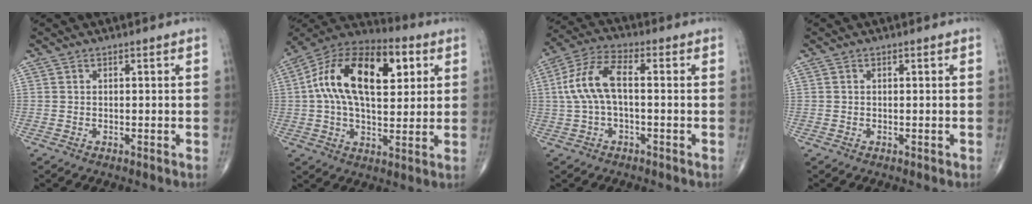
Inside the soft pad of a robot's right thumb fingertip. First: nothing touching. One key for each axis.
{"total": 22.0, "fx": 5.2, "fy": 11.7, "fz": 17.9, "tx": -0.291, "ty": 0.014, "tz": 0.074}
{"total": 10.0, "fx": 0.2, "fy": 4.3, "fz": 9.0, "tx": -0.202, "ty": 0.033, "tz": 0.000}
{"total": 0.0}